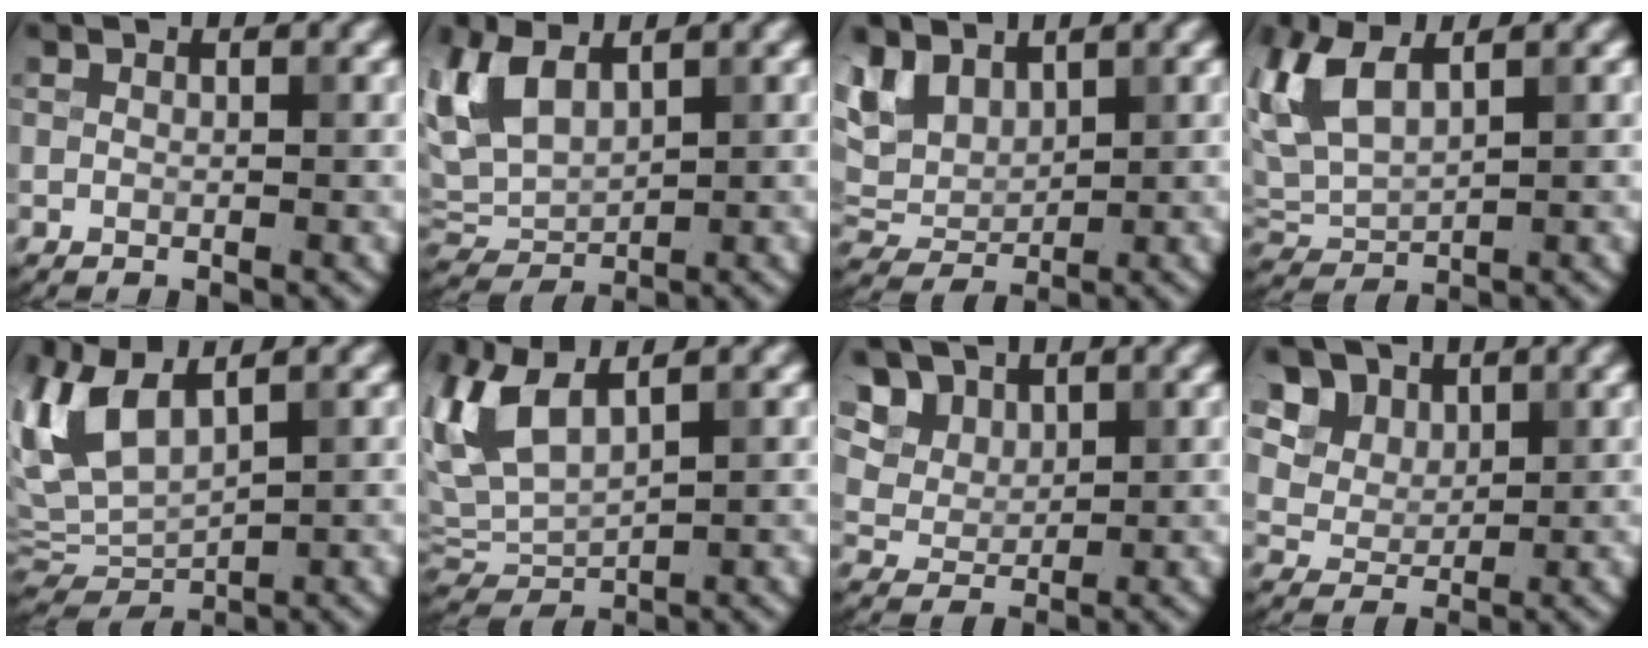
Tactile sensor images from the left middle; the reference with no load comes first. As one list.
[{"total": 5.2, "force": [1.9, 3.3, 3.6], "torque": [-0.088, 0.004, 0.036]}, {"total": 5.2, "force": [2.7, 3.4, 2.8], "torque": [-0.070, 0.002, 0.051]}, {"total": 5.3, "force": [1.9, 2.8, 4.1], "torque": [-0.108, 0.011, 0.038]}, {"total": 6.8, "force": [2.8, 3.3, 5.2], "torque": [-0.128, 0.007, 0.055]}, {"total": 6.2, "force": [2.5, 3.0, 4.8], "torque": [-0.121, 0.010, 0.049]}, {"total": 7.2, "force": [4.2, 5.0, 3.1], "torque": [-0.081, 0.003, 0.076]}, {"total": 8.0, "force": [4.7, 5.6, 3.2], "torque": [-0.082, 0.002, 0.083]}]